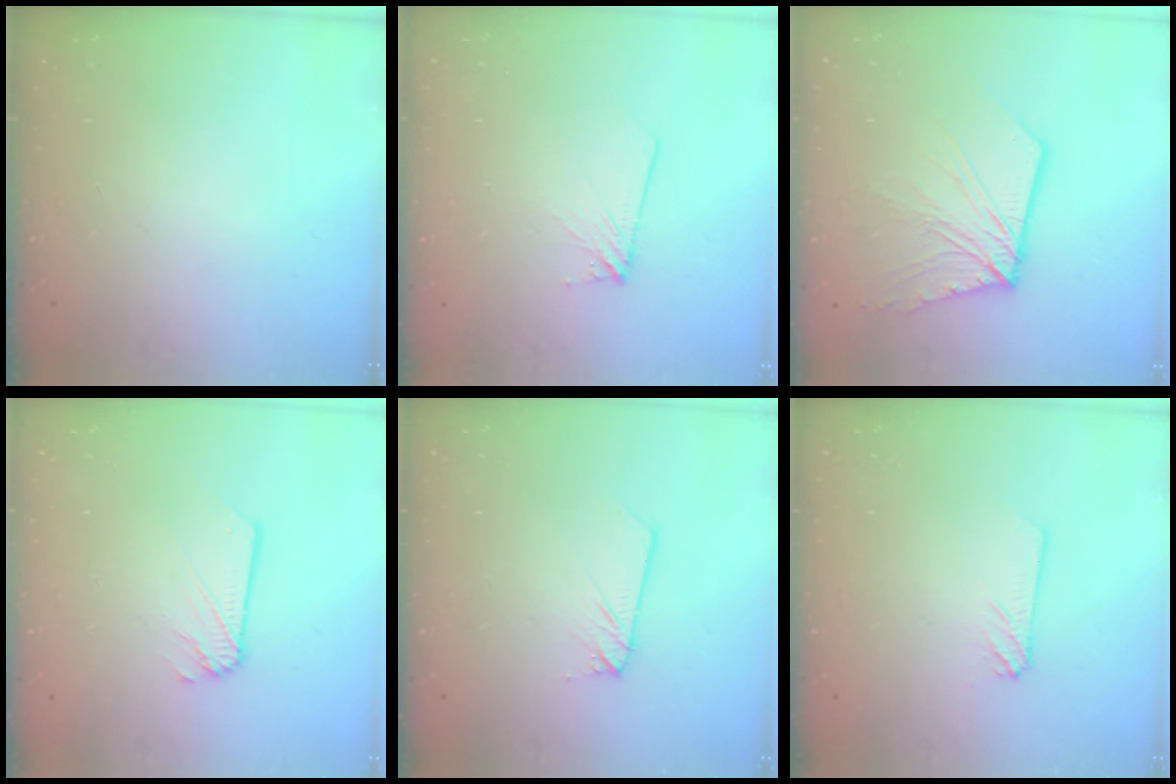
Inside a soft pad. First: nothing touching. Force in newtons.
{"total": 4.3, "press": 4.2, "slide": 0.6}
{"total": 10.6, "press": 10.5, "slide": 1.4}
{"total": 1.2, "press": 1.2, "slide": 0.1}
{"total": 2.3, "press": 2.3, "slide": 0.1}
{"total": 2.4, "press": 2.4, "slide": 0.3}